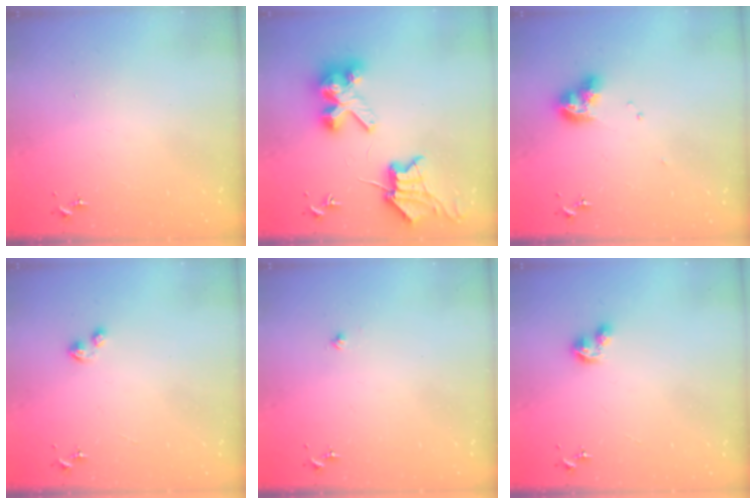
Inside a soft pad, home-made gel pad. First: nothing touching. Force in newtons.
{"total": 12.3, "press": 12.3, "slide": 0.9}
{"total": 9.7, "press": 9.6, "slide": 1.1}
{"total": 2.2, "press": 2.2, "slide": 0.2}
{"total": 2.1, "press": 2.1, "slide": 0.3}
{"total": 2.6, "press": 2.6, "slide": 0.3}